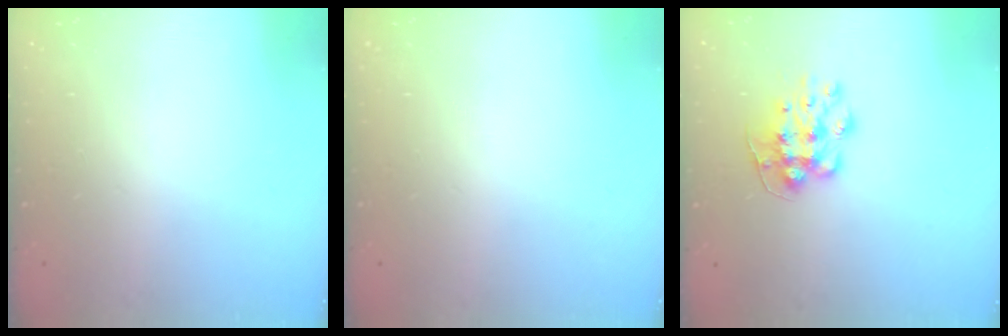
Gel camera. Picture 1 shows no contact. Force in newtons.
{"total": 0.0}
{"total": 9.3, "press": 9.3, "slide": 0.3}